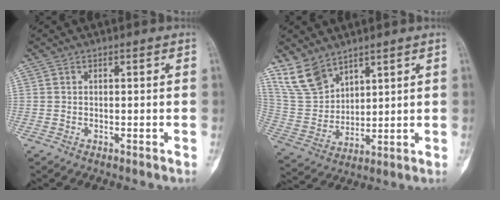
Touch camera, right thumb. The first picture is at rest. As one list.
[{"total": 9.7, "force": [7.4, 5.2, 3.5], "torque": [-0.063, -0.036, 0.170]}]